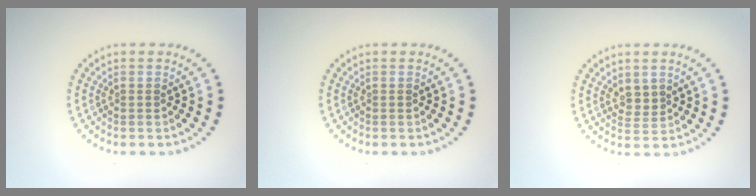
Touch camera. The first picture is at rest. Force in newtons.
{"total": 0.0}
{"total": 1.6, "press": 1.3, "slide": 0.9}